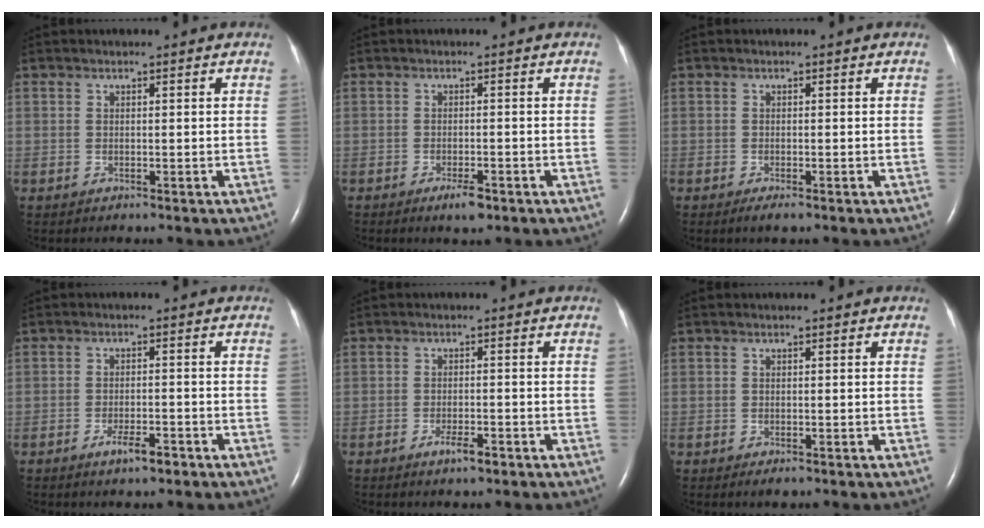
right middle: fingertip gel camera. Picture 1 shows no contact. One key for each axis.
{"total": 2.5, "fx": -1.7, "fy": 0.6, "fz": 1.8, "tx": -0.036, "ty": -0.002, "tz": -0.025}
{"total": 1.4, "fx": -0.9, "fy": 0.2, "fz": 1.0, "tx": -0.021, "ty": -0.004, "tz": -0.015}
{"total": 3.4, "fx": -2.3, "fy": 0.7, "fz": 2.4, "tx": -0.047, "ty": -0.001, "tz": -0.036}
{"total": 1.8, "fx": -1.2, "fy": 0.3, "fz": 1.3, "tx": -0.029, "ty": -0.002, "tz": -0.016}
{"total": 1.2, "fx": -0.8, "fy": 0.5, "fz": 0.8, "tx": -0.012, "ty": -0.002, "tz": -0.007}